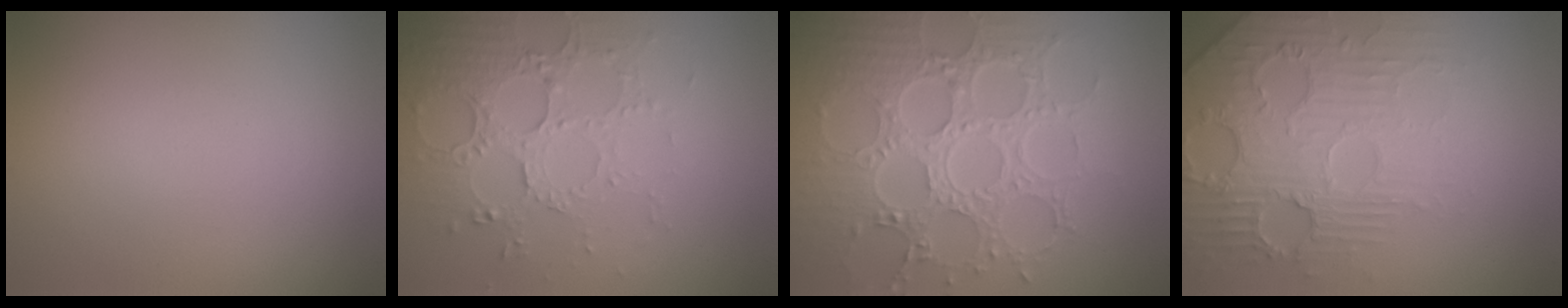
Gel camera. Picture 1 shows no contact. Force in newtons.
{"total": 5.3, "press": 3.9, "slide": 3.6}
{"total": 8.7, "press": 6.5, "slide": 5.8}
{"total": 4.7, "press": 4.4, "slide": 1.7}